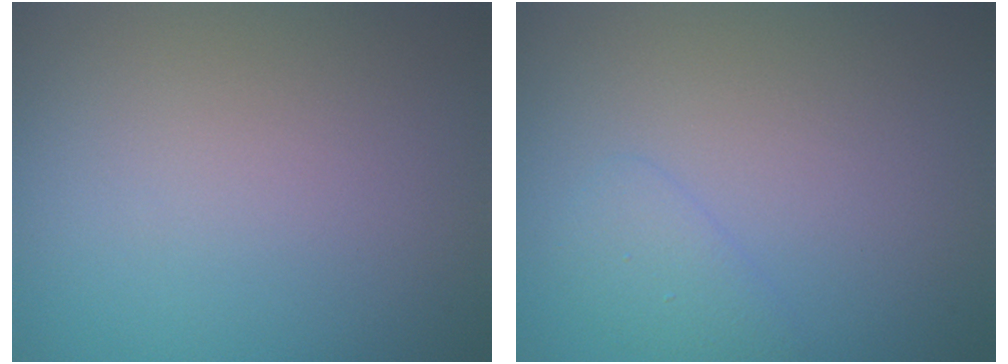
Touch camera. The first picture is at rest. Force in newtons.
{"total": 1.4, "press": 1.4, "slide": 0.2}